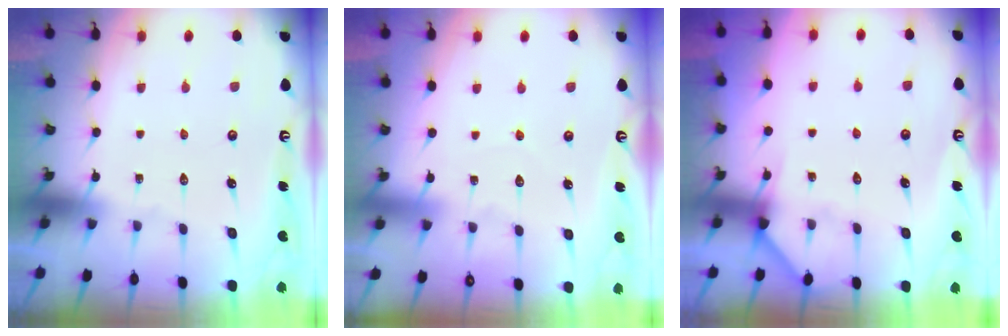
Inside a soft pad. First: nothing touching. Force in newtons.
{"total": 3.1, "press": 3.1, "slide": 0.3}
{"total": 4.2, "press": 4.2, "slide": 0.3}